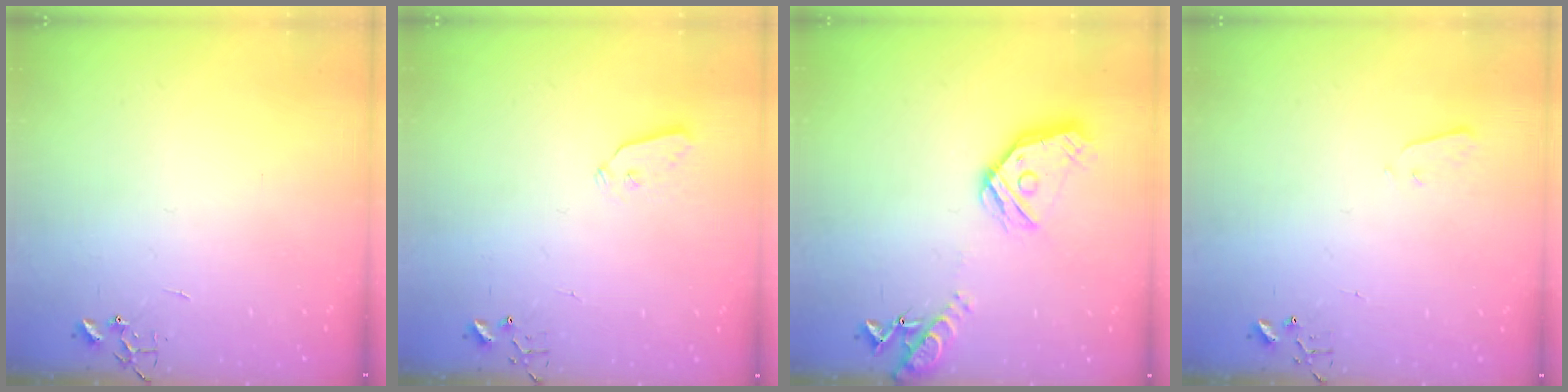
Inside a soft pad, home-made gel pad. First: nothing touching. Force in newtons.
{"total": 4.3, "press": 4.3, "slide": 0.3}
{"total": 17.4, "press": 17.3, "slide": 2.0}
{"total": 1.9, "press": 1.9, "slide": 0.4}